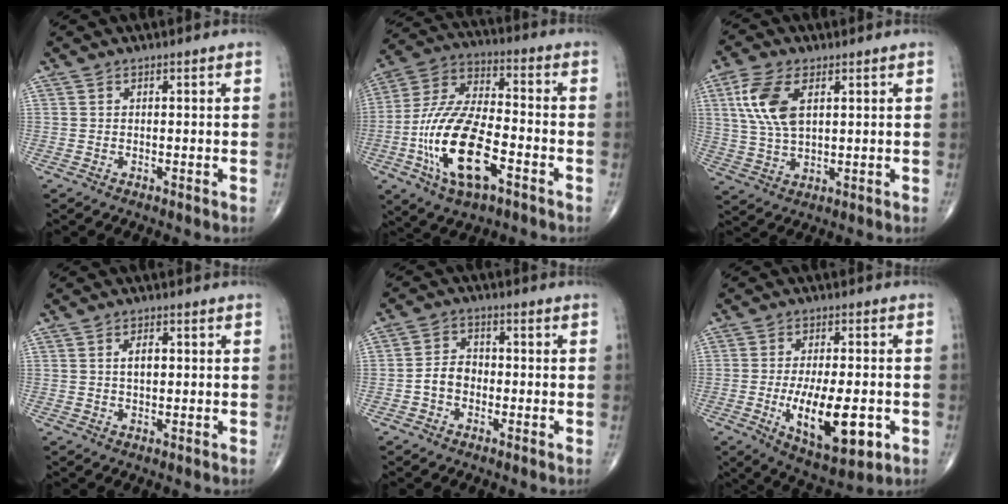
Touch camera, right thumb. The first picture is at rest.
{"total": 19.2, "force": [-6.7, 8.4, 15.9], "torque": [-0.316, 0.031, -0.120]}
{"total": 10.0, "force": [3.1, 5.1, 8.0], "torque": [-0.172, -0.004, 0.064]}
{"total": 2.8, "force": [0.4, 1.5, 2.3], "torque": [-0.036, 0.000, 0.006]}
{"total": 4.8, "force": [-1.3, 3.7, 2.7], "torque": [-0.038, 0.022, -0.032]}
{"total": 14.8, "force": [-3.9, 5.9, 13.0], "torque": [-0.203, -0.004, -0.047]}